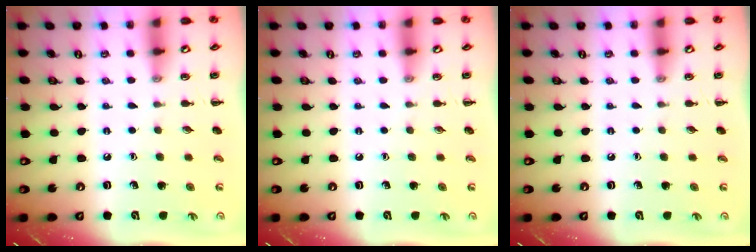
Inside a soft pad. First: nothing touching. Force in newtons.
{"total": 0.0}
{"total": 0.0}